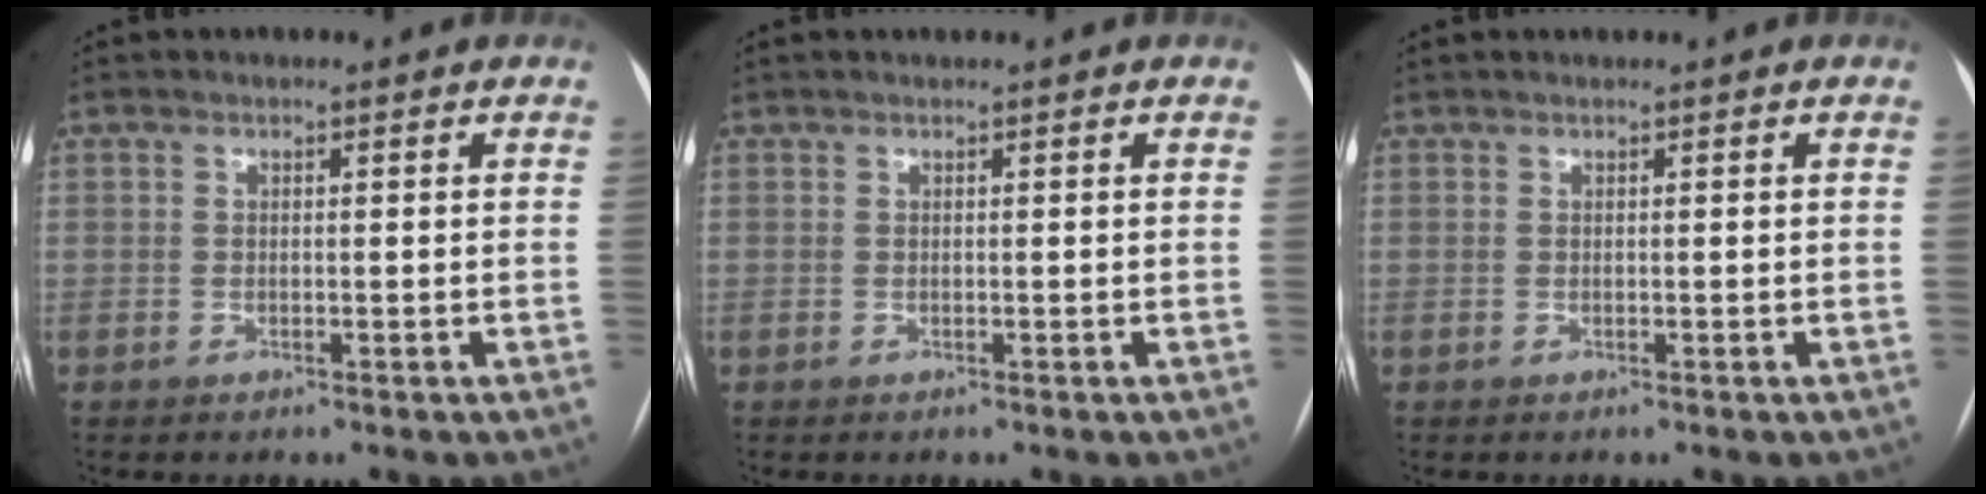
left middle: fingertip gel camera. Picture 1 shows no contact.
{"total": 0.0}
{"total": 0.0}